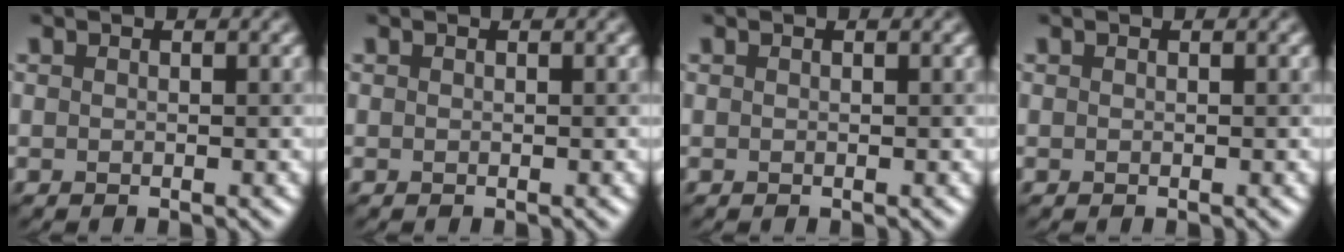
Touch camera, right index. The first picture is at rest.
{"total": 0.0}
{"total": 0.0}
{"total": 0.0}